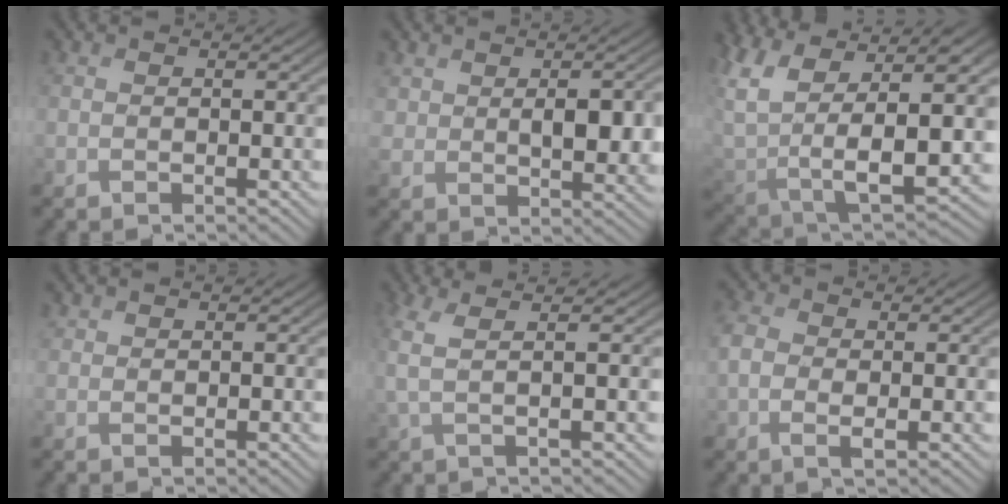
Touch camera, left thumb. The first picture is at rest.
{"total": 5.7, "force": [1.4, 3.7, 4.1], "torque": [-0.080, -0.014, 0.036]}
{"total": 15.5, "force": [3.6, 8.3, 12.5], "torque": [-0.302, -0.015, 0.083]}
{"total": 1.0, "force": [0.9, 0.4, 0.2], "torque": [-0.006, -0.001, 0.022]}
{"total": 4.2, "force": [1.2, 1.1, 3.9], "torque": [-0.081, 0.016, 0.013]}
{"total": 3.7, "force": [-0.2, 2.5, 2.8], "torque": [-0.069, -0.004, -0.009]}